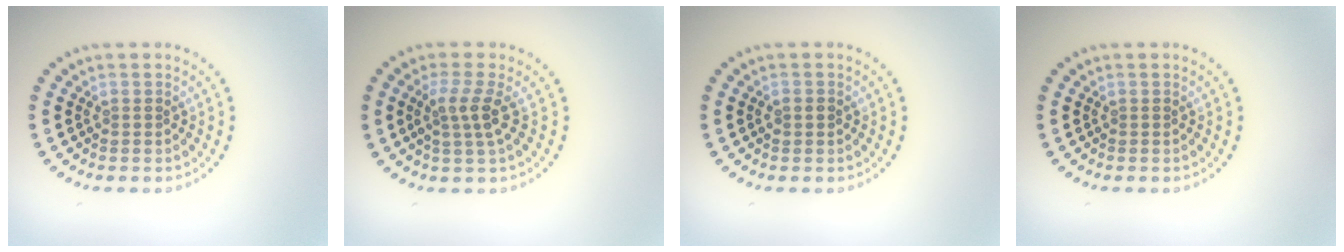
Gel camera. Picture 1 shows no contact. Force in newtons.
{"total": 2.5, "press": 2.0, "slide": 1.6}
{"total": 1.2, "press": 1.2, "slide": 0.2}
{"total": 0.0}